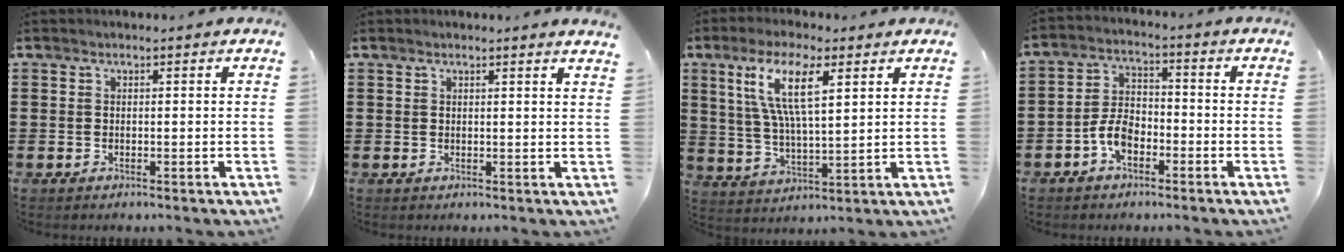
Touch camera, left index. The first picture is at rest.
{"total": 1.2, "force": [1.0, -0.3, 0.6], "torque": [-0.012, -0.003, 0.019]}
{"total": 10.7, "force": [5.0, 3.1, 8.9], "torque": [-0.184, 0.010, 0.087]}
{"total": 5.4, "force": [-2.8, 3.1, 3.4], "torque": [-0.087, 0.004, -0.060]}